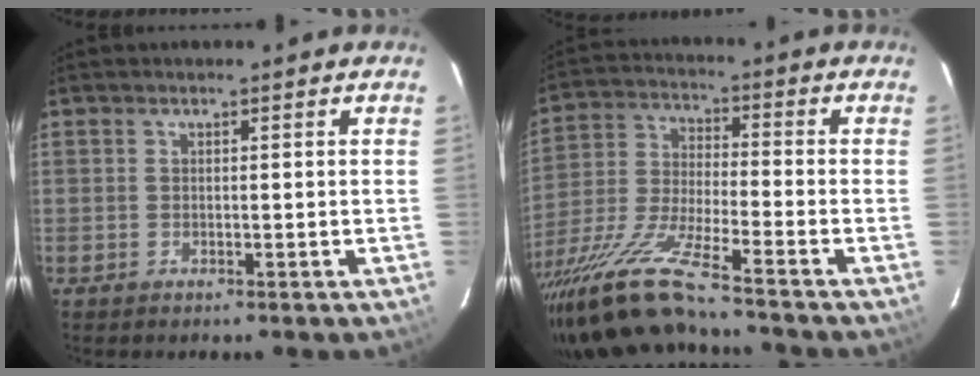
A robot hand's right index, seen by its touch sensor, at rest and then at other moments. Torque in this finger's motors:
{"motor_torque": [2.14, 0.00, 1.06, 0.21]}